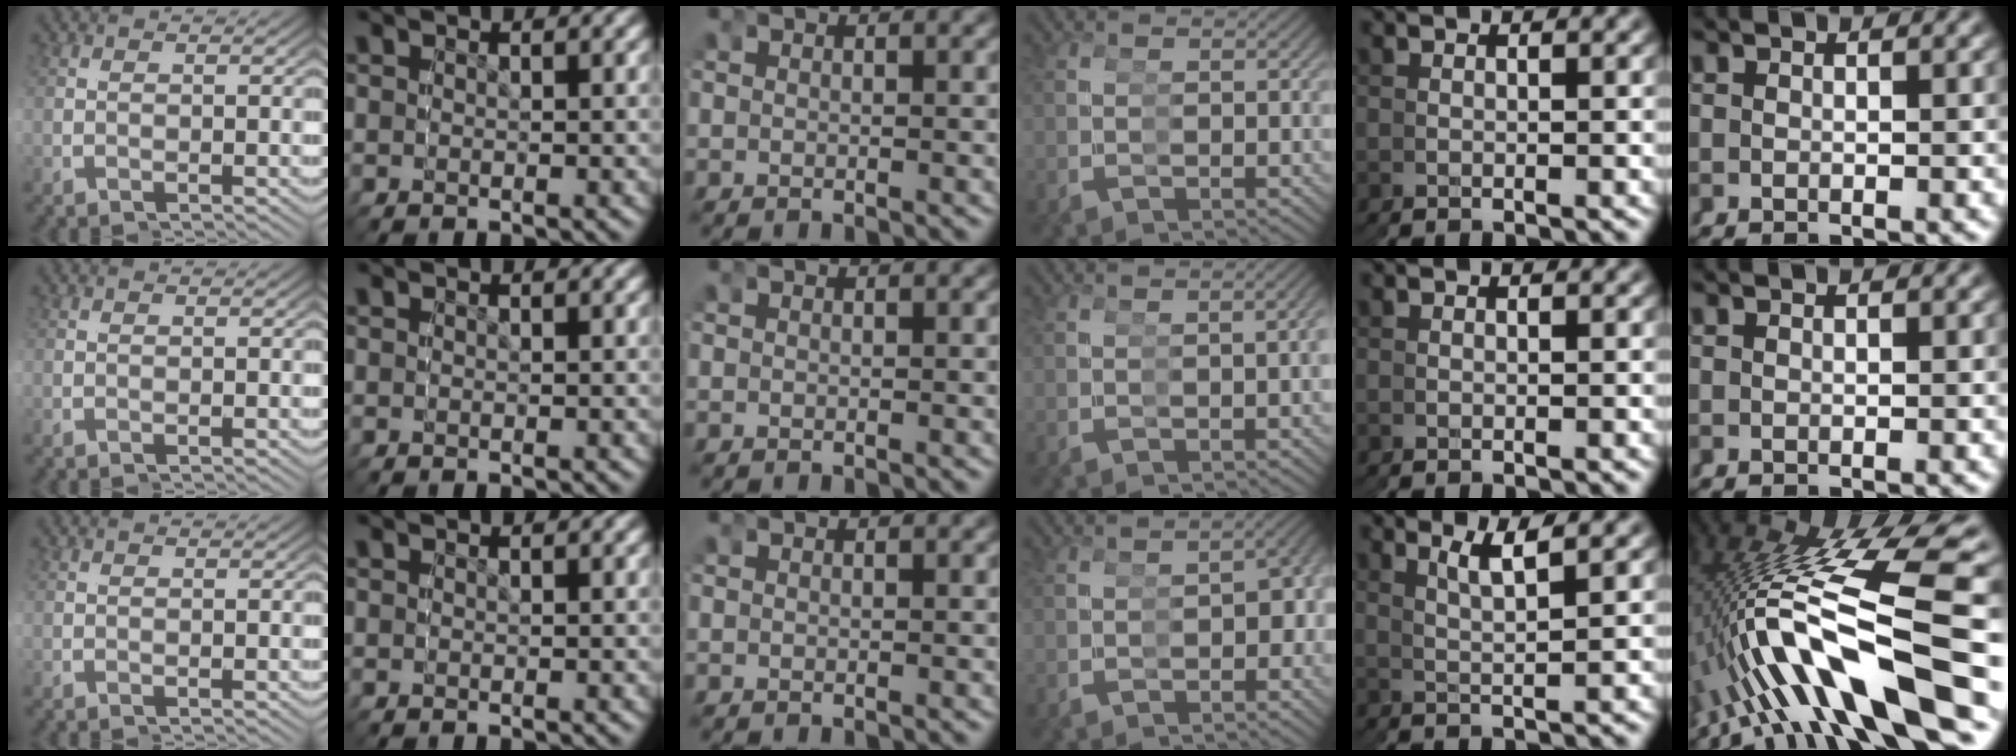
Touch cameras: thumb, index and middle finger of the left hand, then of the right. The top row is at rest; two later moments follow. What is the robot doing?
{"motion": "grasp_and_lifting", "object": "cup"}